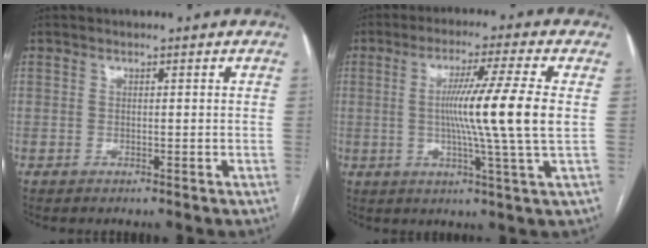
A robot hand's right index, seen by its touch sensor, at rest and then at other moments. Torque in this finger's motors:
{"motor_torque": [1.61, 0.21, 0.68, 0.21]}